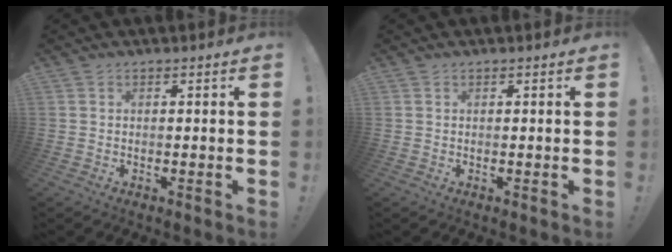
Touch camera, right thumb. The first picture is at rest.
{"total": 0.0}